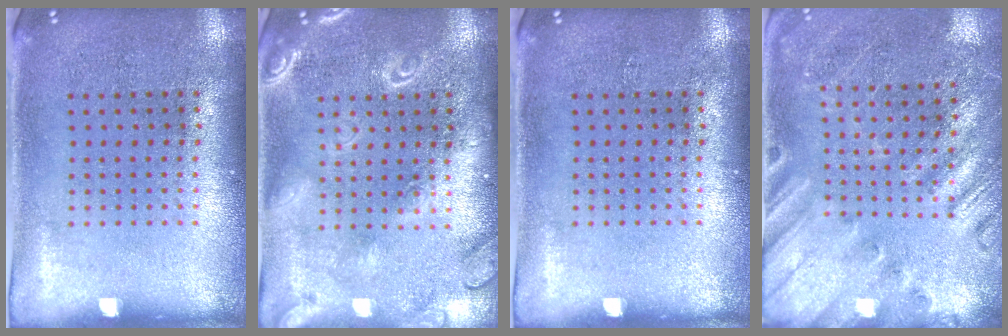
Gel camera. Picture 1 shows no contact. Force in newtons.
{"total": 2.1, "press": 2.1, "slide": 0.2}
{"total": 0.0}
{"total": 2.3, "press": 2.1, "slide": 0.9}